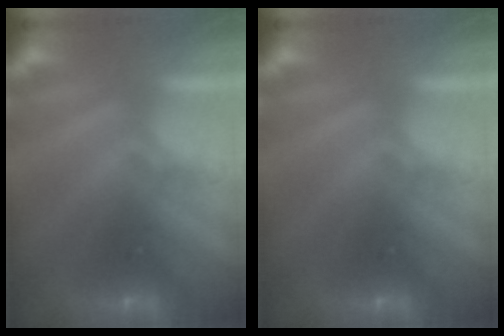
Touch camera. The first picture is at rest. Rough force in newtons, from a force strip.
{"total": 0.0}